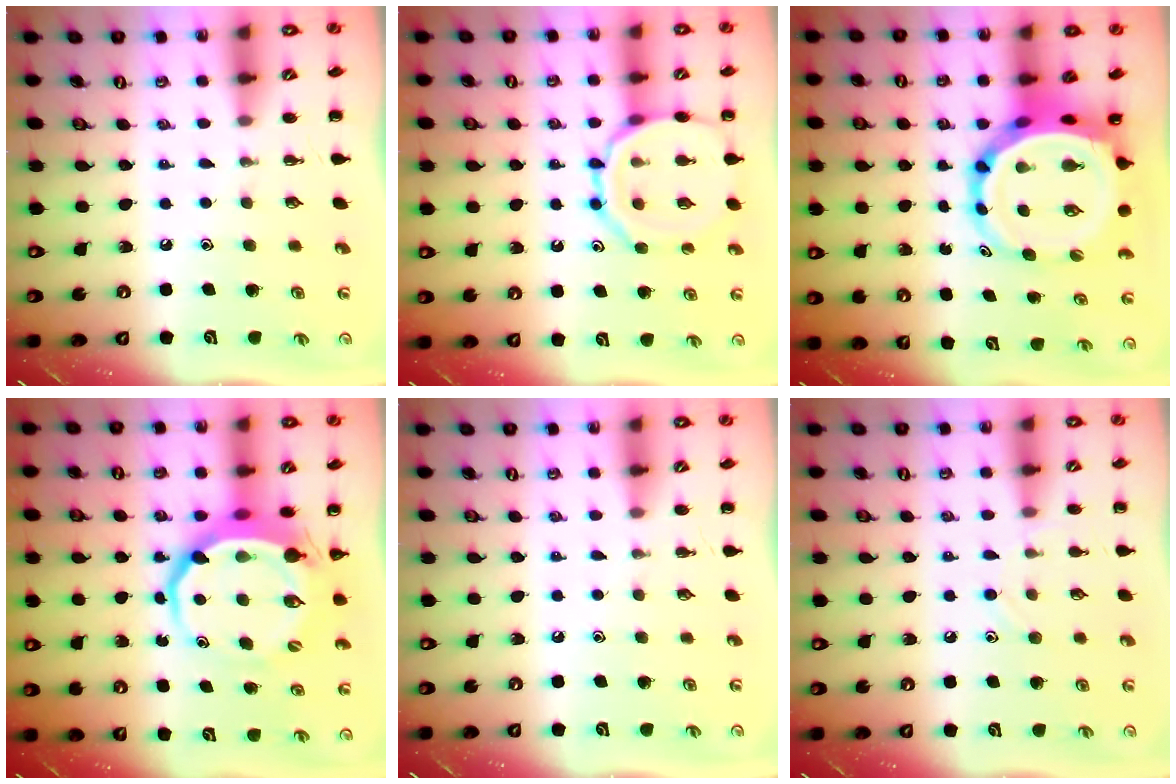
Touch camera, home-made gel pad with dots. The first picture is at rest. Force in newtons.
{"total": 12.9, "press": 12.9, "slide": 1.2}
{"total": 10.4, "press": 9.9, "slide": 3.2}
{"total": 9.3, "press": 9.0, "slide": 2.5}
{"total": 0.0}
{"total": 7.3, "press": 6.9, "slide": 2.3}